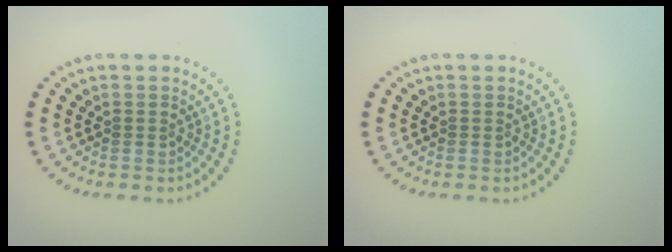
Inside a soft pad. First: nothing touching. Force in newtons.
{"total": 0.0}